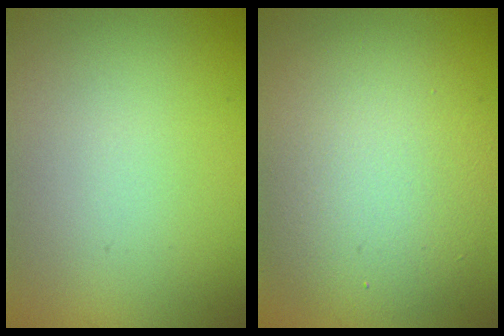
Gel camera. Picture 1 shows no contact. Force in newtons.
{"total": 8.6, "press": 8.6, "slide": 0.2}